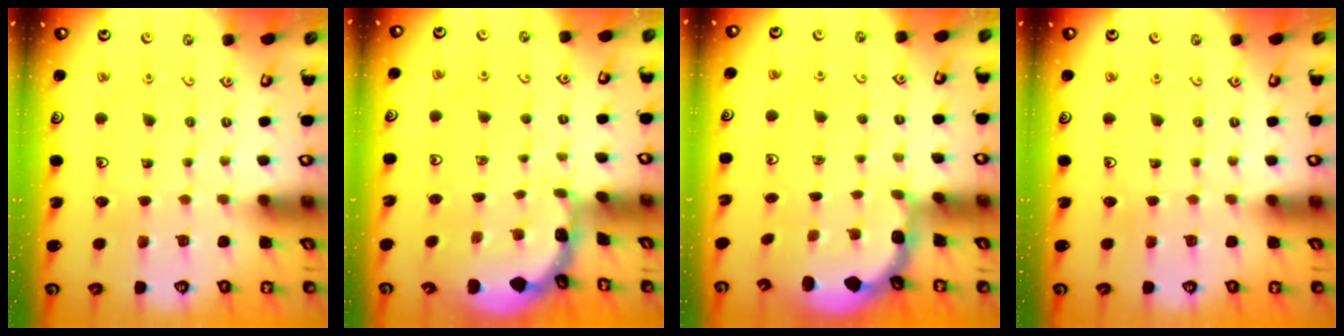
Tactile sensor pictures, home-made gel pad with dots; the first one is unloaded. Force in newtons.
{"total": 1.2, "press": 1.2, "slide": 0.1}
{"total": 2.9, "press": 1.7, "slide": 2.3}
{"total": 0.0}